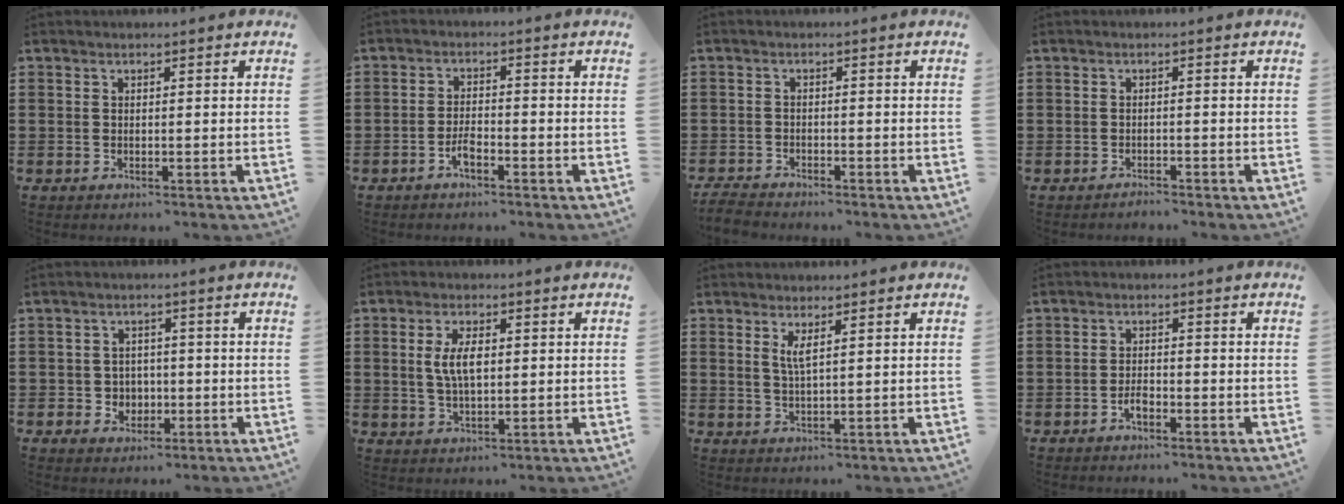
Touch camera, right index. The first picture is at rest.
{"total": 2.8, "force": [-1.8, 0.8, 2.1], "torque": [-0.045, 0.002, -0.036]}
{"total": 0.9, "force": [-0.9, 0.0, 0.1], "torque": [-0.005, -0.004, -0.018]}
{"total": 1.1, "force": [-1.1, 0.1, 0.0], "torque": [-0.004, 0.003, -0.024]}
{"total": 3.0, "force": [-0.8, 2.9, 0.5], "torque": [-0.021, 0.006, -0.020]}
{"total": 5.4, "force": [0.6, 2.3, 4.8], "torque": [-0.105, 0.006, 0.005]}
{"total": 2.4, "force": [1.2, 0.2, 2.1], "torque": [-0.045, 0.000, 0.019]}
{"total": 2.2, "force": [-1.3, 0.9, 1.5], "torque": [-0.030, 0.003, -0.026]}